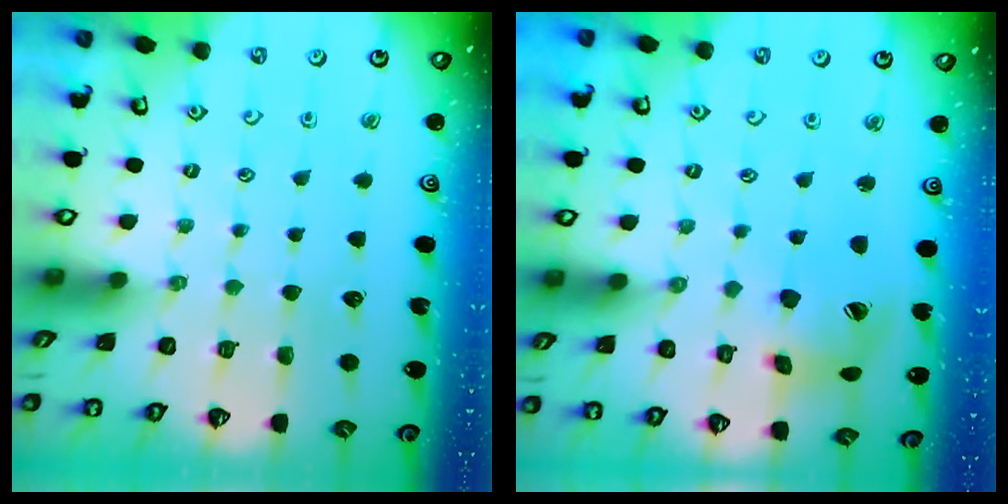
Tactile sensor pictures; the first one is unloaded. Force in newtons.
{"total": 12.5, "press": 12.4, "slide": 1.7}